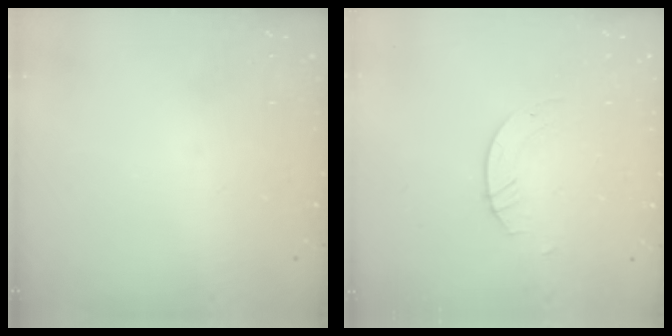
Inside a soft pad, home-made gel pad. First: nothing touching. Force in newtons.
{"total": 2.1, "press": 2.1, "slide": 0.1}